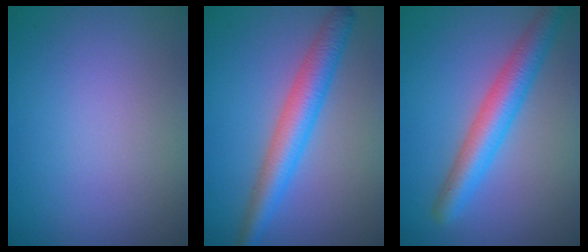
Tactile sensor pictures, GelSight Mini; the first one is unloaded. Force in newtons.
{"total": 4.7, "press": 4.7, "slide": 0.1}
{"total": 4.9, "press": 4.9, "slide": 0.2}